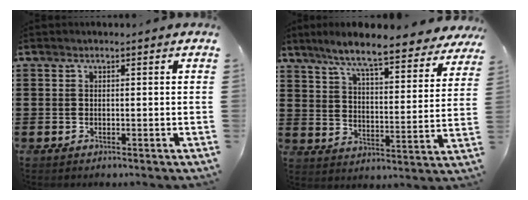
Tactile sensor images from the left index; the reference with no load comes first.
{"total": 7.9, "force": [7.1, -0.2, 3.6], "torque": [-0.099, -0.044, 0.118]}